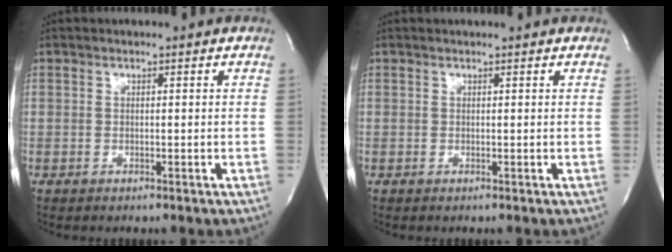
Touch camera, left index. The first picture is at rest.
{"total": 1.4, "force": [1.4, 0.1, 0.4], "torque": [-0.012, 0.012, 0.017]}